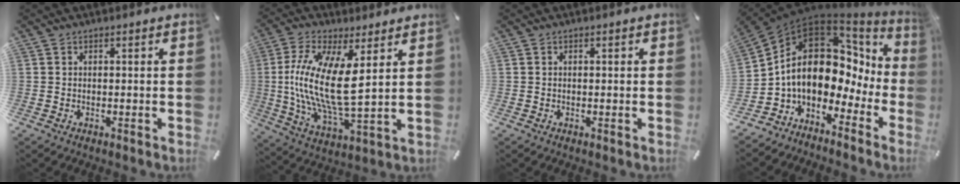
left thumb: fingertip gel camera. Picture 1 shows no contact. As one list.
[{"total": 15.7, "force": [2.8, 5.3, 14.5], "torque": [-0.320, -0.017, 0.045]}, {"total": 0.7, "force": [-0.1, 0.3, 0.7], "torque": [-0.012, 0.001, -0.003]}, {"total": 15.6, "force": [1.0, 11.0, 11.0], "torque": [-0.210, -0.021, 0.014]}]